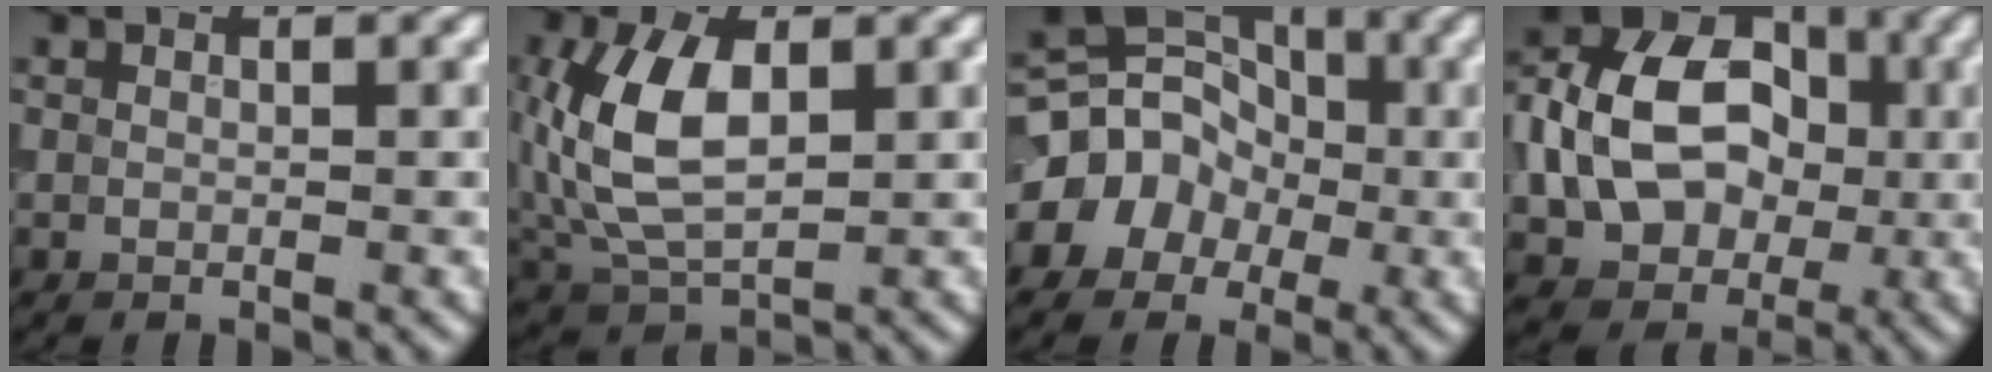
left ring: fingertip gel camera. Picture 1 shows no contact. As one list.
[{"total": 7.9, "force": [0.7, 4.5, 6.4], "torque": [-0.151, 0.007, 0.015]}, {"total": 8.0, "force": [-1.2, 7.1, 3.5], "torque": [-0.026, 0.011, -0.054]}, {"total": 12.9, "force": [-0.6, 9.5, 8.7], "torque": [-0.153, 0.016, -0.012]}]